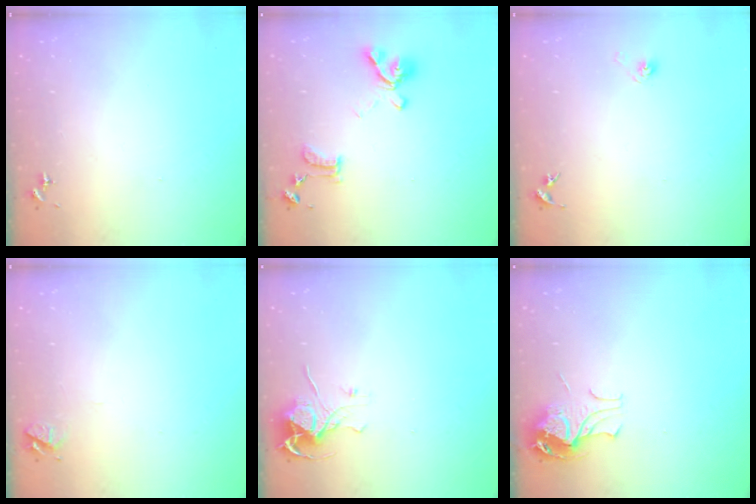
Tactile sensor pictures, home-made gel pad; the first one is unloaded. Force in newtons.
{"total": 15.5, "press": 15.4, "slide": 1.6}
{"total": 2.9, "press": 2.6, "slide": 1.4}
{"total": 4.9, "press": 4.9, "slide": 0.5}
{"total": 8.0, "press": 8.0, "slide": 0.6}
{"total": 9.5, "press": 9.5, "slide": 1.1}